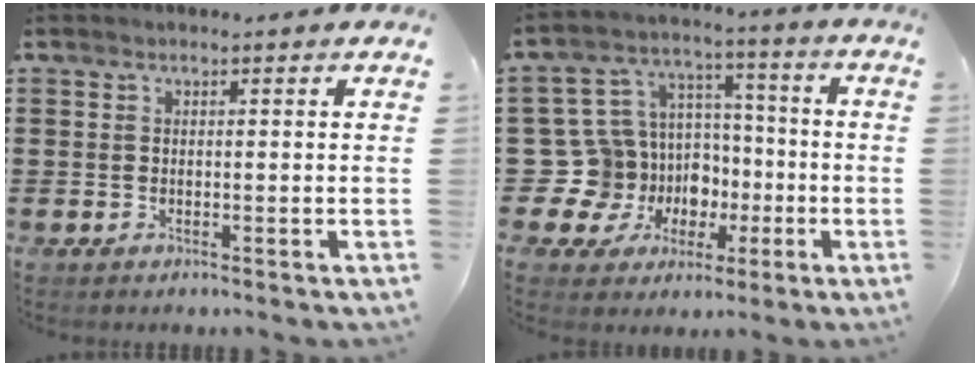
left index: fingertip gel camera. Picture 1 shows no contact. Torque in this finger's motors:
{"motor_torque": [1.04, 0.35, 0.30, 0.00]}